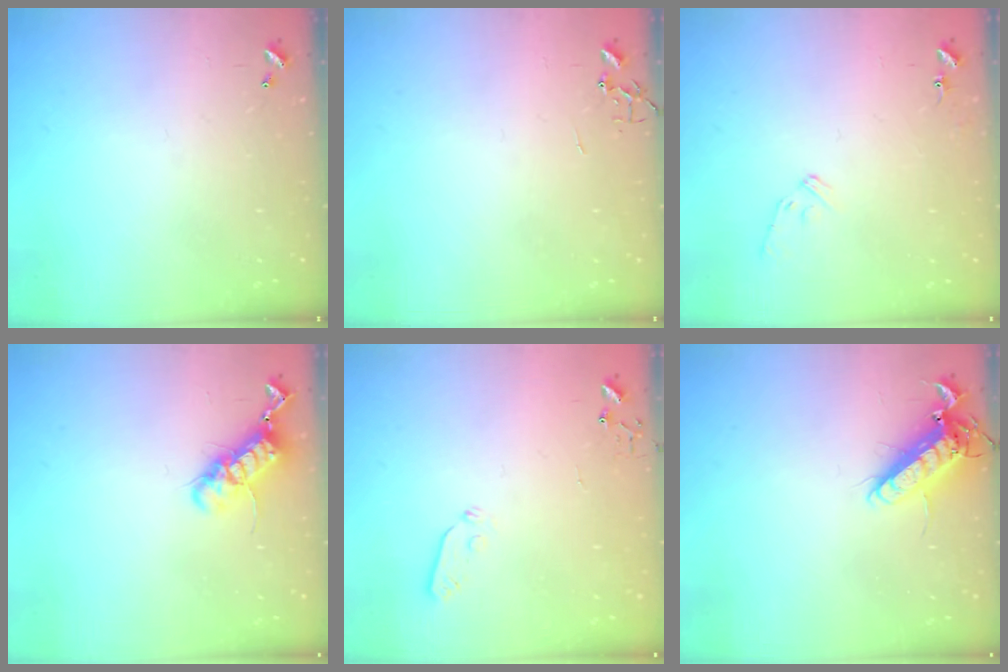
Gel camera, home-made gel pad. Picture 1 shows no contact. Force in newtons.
{"total": 0.0}
{"total": 8.2, "press": 8.2, "slide": 0.3}
{"total": 12.7, "press": 12.6, "slide": 1.6}
{"total": 3.5, "press": 3.3, "slide": 1.0}
{"total": 13.2, "press": 13.0, "slide": 2.1}